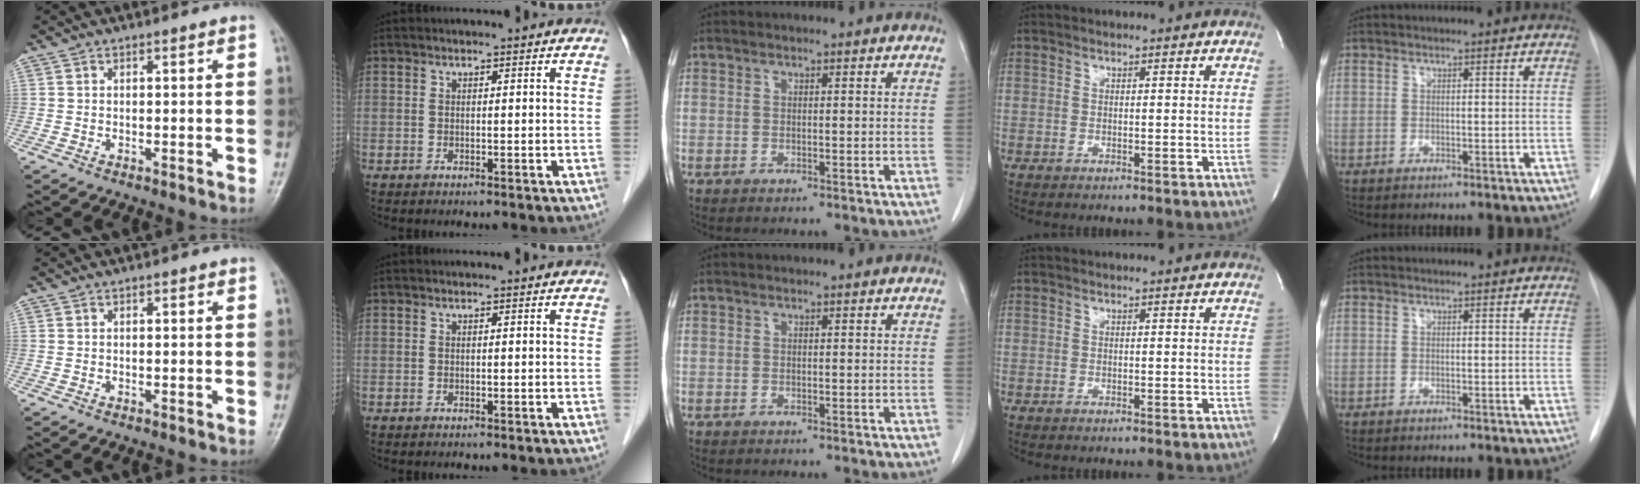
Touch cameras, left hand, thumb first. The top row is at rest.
{}